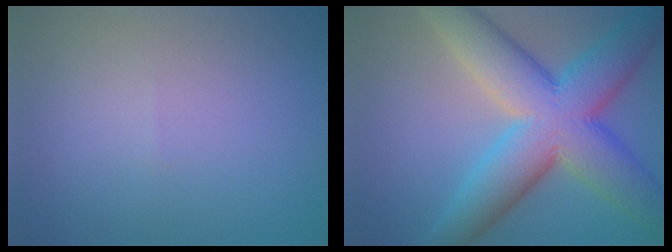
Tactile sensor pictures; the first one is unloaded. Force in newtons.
{"total": 12.0, "press": 11.9, "slide": 0.8}